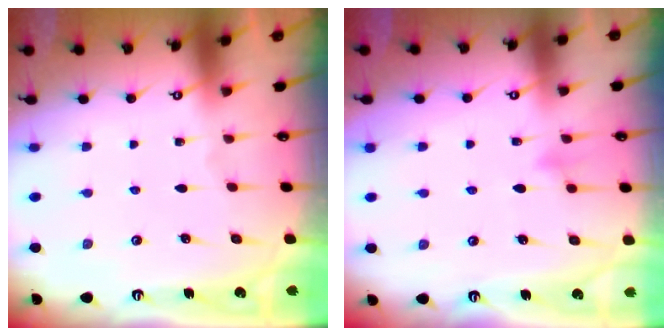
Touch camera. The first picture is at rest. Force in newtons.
{"total": 6.5, "press": 6.5, "slide": 0.6}